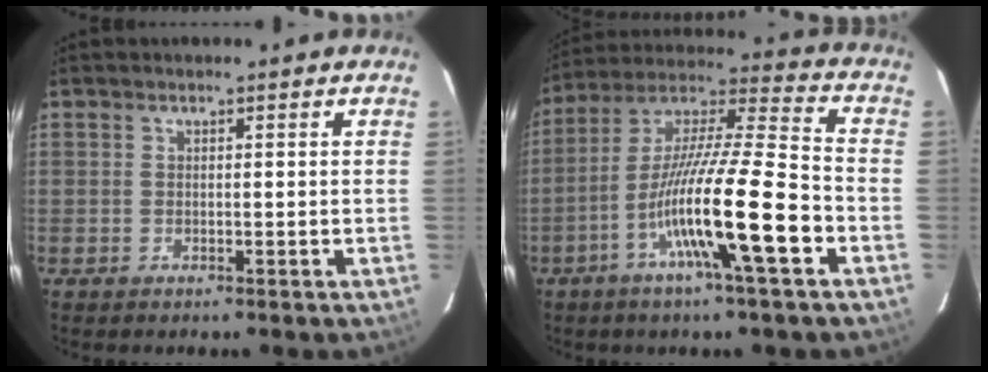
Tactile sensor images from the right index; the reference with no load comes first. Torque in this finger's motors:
{"motor_torque": [1.03, -0.66, 1.05, 0.21]}